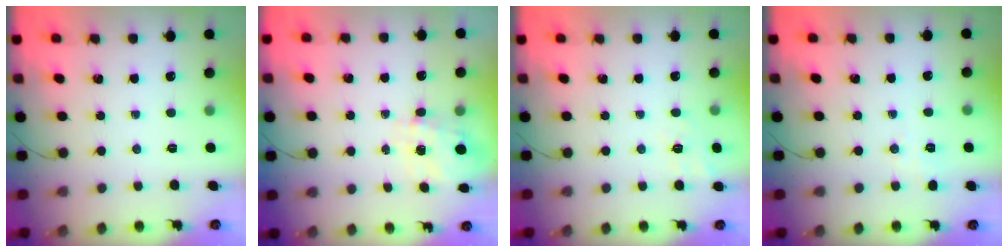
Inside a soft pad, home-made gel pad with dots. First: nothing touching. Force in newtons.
{"total": 0.7, "press": 0.4, "slide": 0.6}
{"total": 8.2, "press": 7.9, "slide": 2.0}
{"total": 1.7, "press": 1.0, "slide": 1.3}